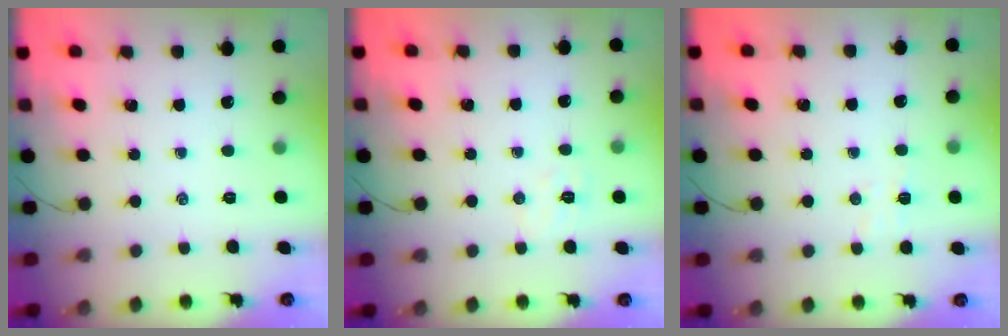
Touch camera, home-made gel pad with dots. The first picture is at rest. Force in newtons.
{"total": 4.6, "press": 4.5, "slide": 1.1}
{"total": 3.4, "press": 3.2, "slide": 1.1}